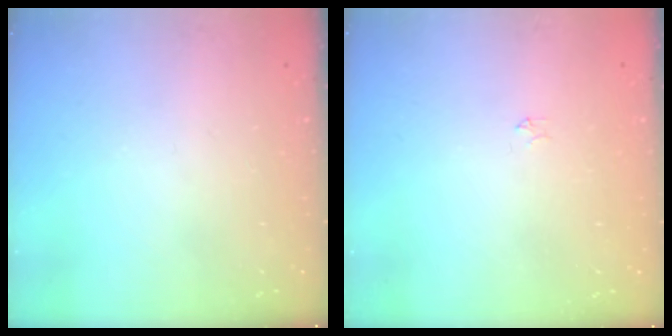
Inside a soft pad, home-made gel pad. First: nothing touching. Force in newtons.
{"total": 2.2, "press": 2.2, "slide": 0.3}